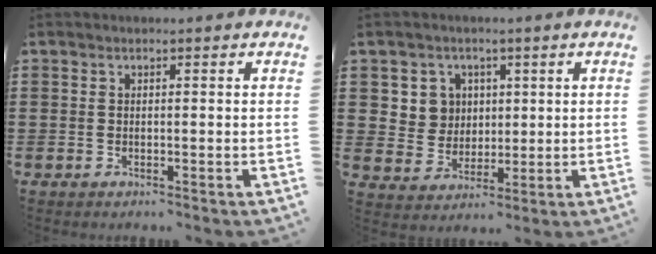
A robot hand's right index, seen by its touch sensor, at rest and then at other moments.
{"total": 5.5, "force": [1.8, 5.1, 1.0], "torque": [-0.048, 0.016, 0.034]}